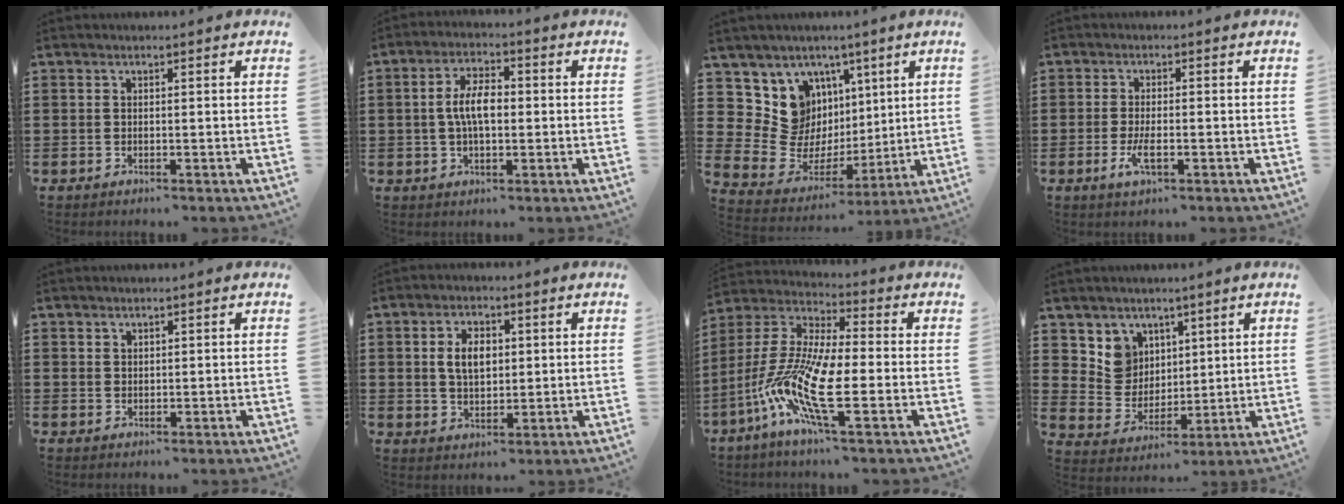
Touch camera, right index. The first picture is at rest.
{"total": 6.0, "force": [-0.1, 2.7, 5.3], "torque": [-0.106, 0.006, -0.006]}
{"total": 11.1, "force": [3.4, 10.3, 2.4], "torque": [-0.075, -0.038, 0.078]}
{"total": 3.5, "force": [-1.1, 1.0, 3.1], "torque": [-0.065, -0.004, -0.024]}
{"total": 1.1, "force": [0.9, 0.7, 0.1], "torque": [-0.003, 0.001, 0.019]}
{"total": 5.0, "force": [0.8, 3.1, 3.8], "torque": [-0.081, 0.007, 0.007]}
{"total": 13.6, "force": [-4.2, 3.3, 12.5], "torque": [-0.293, -0.020, -0.090]}
{"total": 7.0, "force": [3.7, 6.0, 0.5], "torque": [-0.051, -0.011, 0.074]}